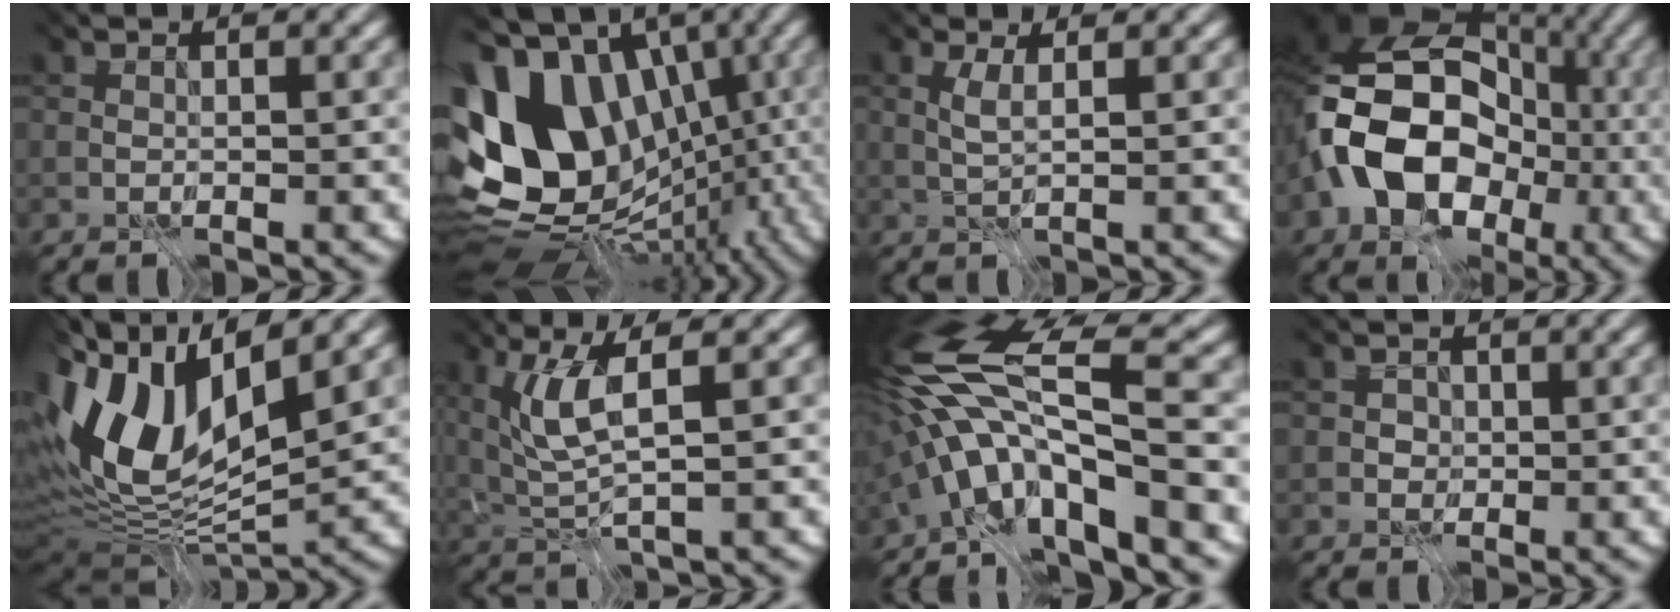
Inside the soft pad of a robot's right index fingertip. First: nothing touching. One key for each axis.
{"total": 13.9, "fx": -2.9, "fy": 10.4, "fz": 8.7, "tx": -0.180, "ty": 0.005, "tz": -0.032}
{"total": 1.4, "fx": -0.5, "fy": 0.0, "fz": 1.4, "tx": -0.043, "ty": -0.003, "tz": 0.004}
{"total": 13.2, "fx": -5.2, "fy": 9.1, "fz": 8.0, "tx": -0.145, "ty": -0.011, "tz": -0.080}
{"total": 12.3, "fx": 0.4, "fy": 5.8, "fz": 10.9, "tx": -0.230, "ty": -0.001, "tz": 0.030}
{"total": 3.7, "fx": -0.3, "fy": 0.3, "fz": 3.7, "tx": -0.101, "ty": -0.015, "tz": 0.023}
{"total": 10.9, "fx": -4.6, "fy": 1.7, "fz": 9.7, "tx": -0.169, "ty": 0.013, "tz": -0.063}
{"total": 1.5, "fx": -1.4, "fy": 0.1, "fz": -0.6, "tx": 0.002, "ty": -0.013, "tz": -0.008}